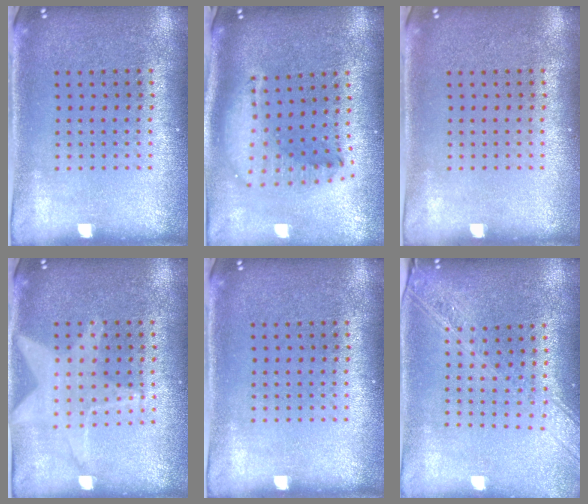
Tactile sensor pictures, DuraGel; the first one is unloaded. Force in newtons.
{"total": 1.8, "press": 1.4, "slide": 1.0}
{"total": 0.0}
{"total": 1.1, "press": 1.1, "slide": 0.1}
{"total": 0.0}
{"total": 2.2, "press": 1.9, "slide": 1.2}